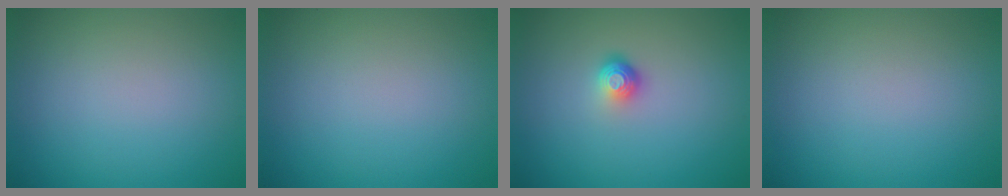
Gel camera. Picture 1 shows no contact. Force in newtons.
{"total": 0.0}
{"total": 1.8, "press": 1.2, "slide": 1.3}
{"total": 0.0}